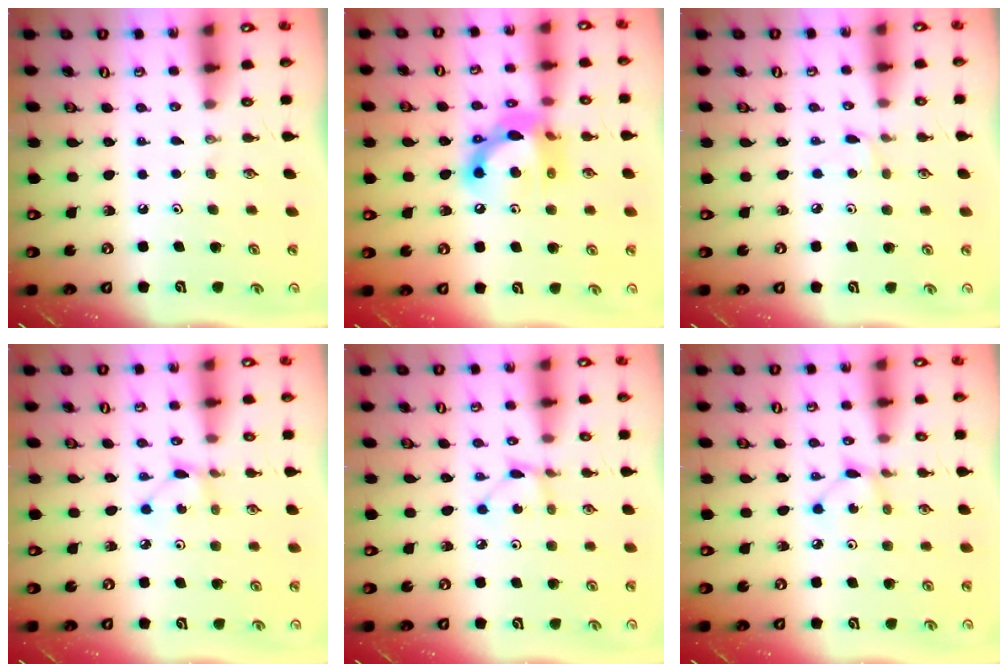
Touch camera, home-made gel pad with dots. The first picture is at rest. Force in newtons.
{"total": 13.9, "press": 13.9, "slide": 0.8}
{"total": 2.8, "press": 2.7, "slide": 0.5}
{"total": 2.0, "press": 2.0, "slide": 0.3}
{"total": 1.9, "press": 1.9, "slide": 0.3}
{"total": 2.5, "press": 2.5, "slide": 0.1}